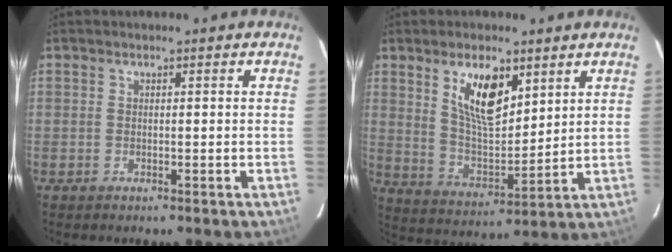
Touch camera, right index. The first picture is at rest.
{"total": 11.3, "force": [5.9, 4.7, 8.4], "torque": [-0.149, 0.002, 0.120]}